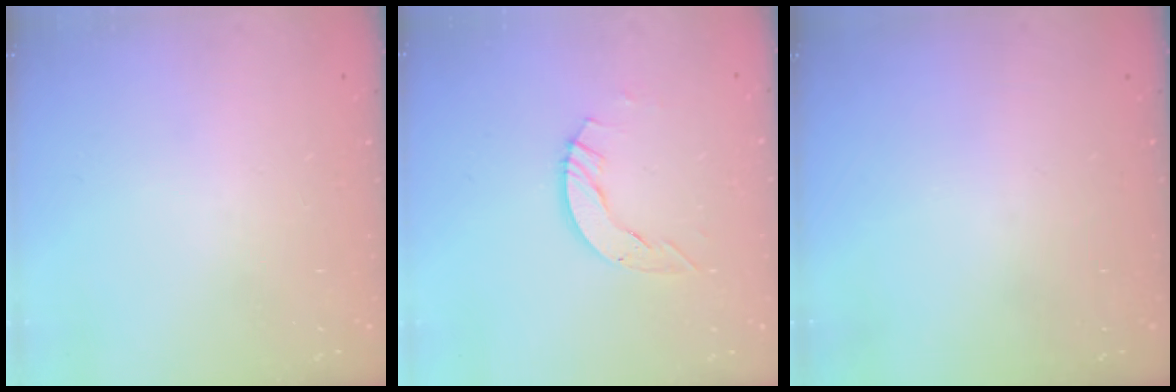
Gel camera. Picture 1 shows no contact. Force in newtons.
{"total": 5.0, "press": 5.0, "slide": 0.2}
{"total": 0.0}